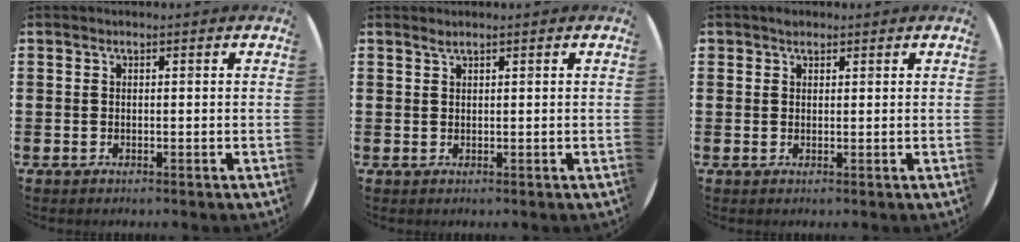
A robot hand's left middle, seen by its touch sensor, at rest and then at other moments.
{"total": 0.7, "force": [0.6, -0.1, 0.3], "torque": [-0.006, -0.001, 0.012]}
{"total": 1.1, "force": [0.9, 0.6, 0.1], "torque": [0.004, -0.001, 0.016]}